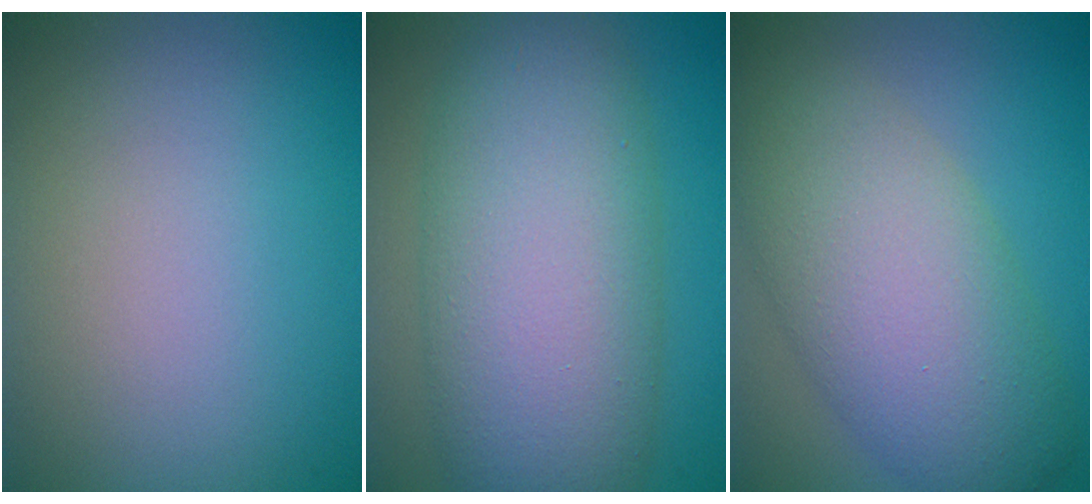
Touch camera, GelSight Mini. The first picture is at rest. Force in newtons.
{"total": 10.8, "press": 10.8, "slide": 0.3}
{"total": 8.6, "press": 8.6, "slide": 0.6}